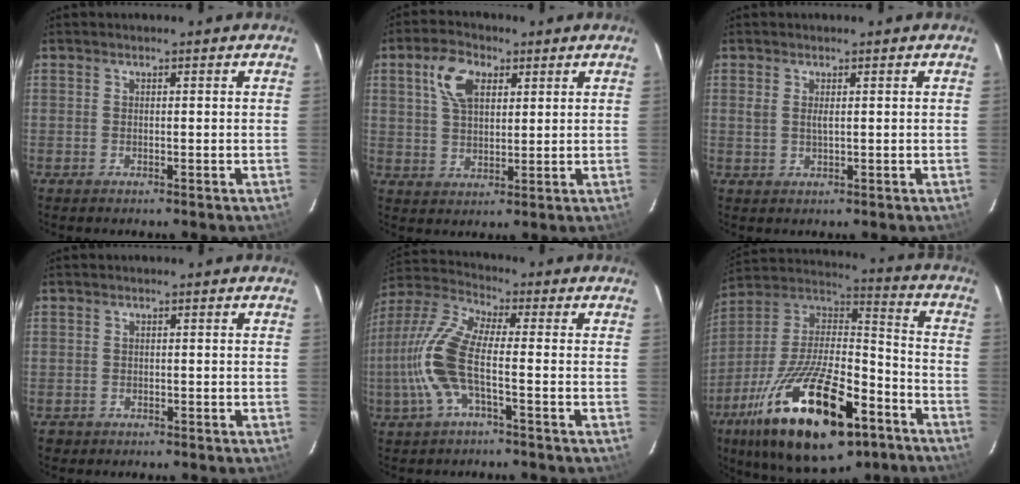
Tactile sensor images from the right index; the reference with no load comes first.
{"total": 7.9, "force": [3.3, 4.5, 5.5], "torque": [-0.109, 0.023, 0.063]}
{"total": 1.6, "force": [0.5, 0.6, 1.4], "torque": [-0.029, 0.000, 0.010]}
{"total": 1.5, "force": [-0.6, 1.4, 0.1], "torque": [-0.004, 0.003, -0.005]}
{"total": 12.0, "force": [-2.5, 3.5, 11.2], "torque": [-0.261, 0.004, -0.054]}
{"total": 30.3, "force": [-16.6, 12.2, 22.2], "torque": [-0.407, -0.014, -0.261]}